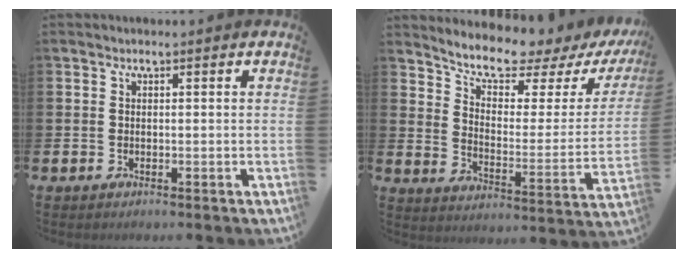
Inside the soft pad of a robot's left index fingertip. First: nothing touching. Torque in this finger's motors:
{"motor_torque": [1.11, -1.03, 0.17, 0.09]}